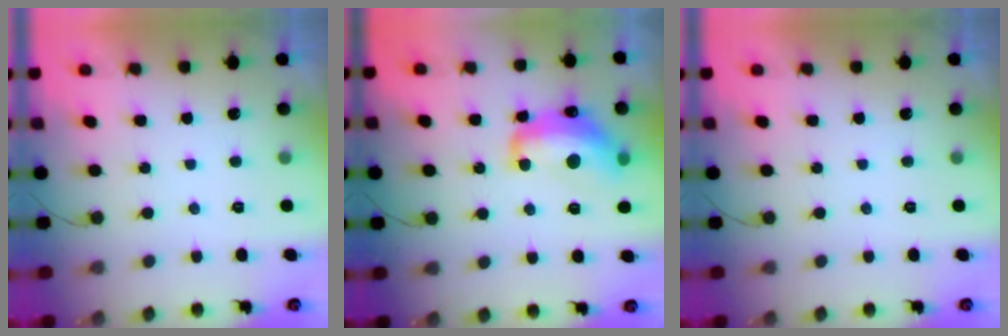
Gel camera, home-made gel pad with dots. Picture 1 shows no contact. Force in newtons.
{"total": 15.3, "press": 15.3, "slide": 1.0}
{"total": 0.0}